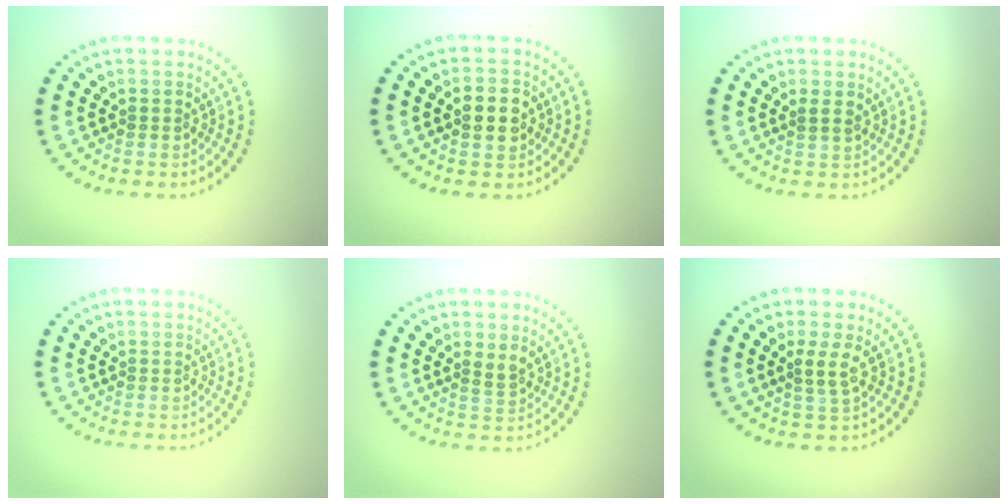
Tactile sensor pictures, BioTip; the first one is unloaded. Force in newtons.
{"total": 3.0, "press": 3.0, "slide": 0.1}
{"total": 0.8, "press": 0.4, "slide": 0.7}
{"total": 0.0}
{"total": 1.3, "press": 1.0, "slide": 0.8}
{"total": 1.8, "press": 1.3, "slide": 1.3}